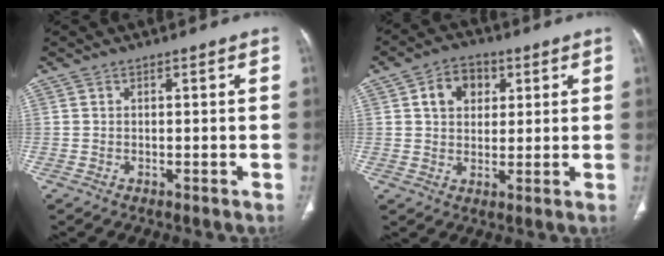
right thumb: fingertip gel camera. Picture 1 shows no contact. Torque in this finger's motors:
{"motor_torque": [-0.15, 0.00, 0.30, -0.26, 0.07]}